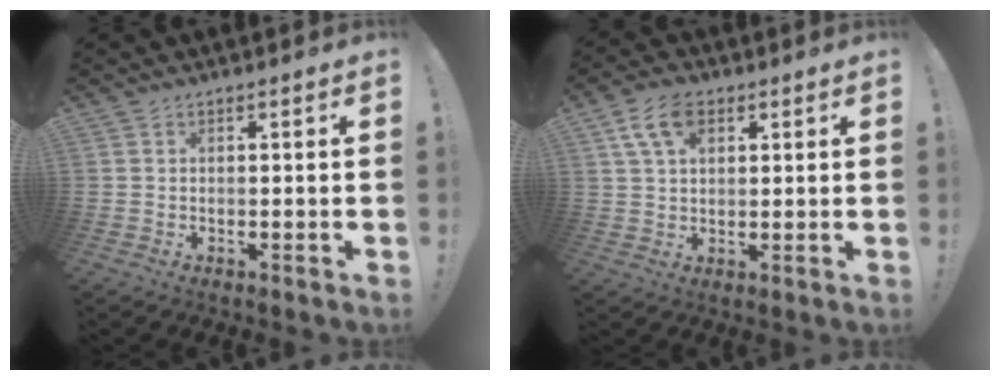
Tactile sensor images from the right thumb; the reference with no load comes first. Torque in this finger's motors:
{"motor_torque": [-0.22, 0.52, -0.06, -0.11, 0.13]}